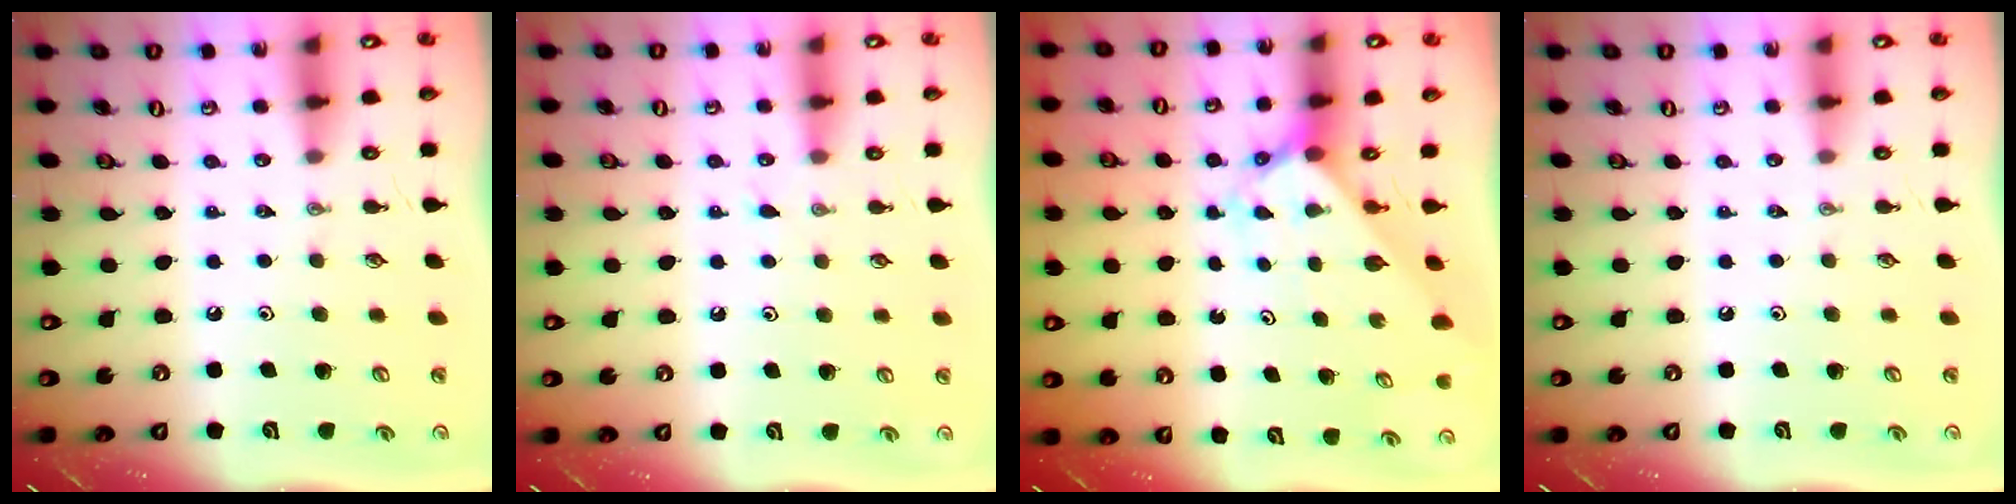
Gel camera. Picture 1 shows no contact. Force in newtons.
{"total": 3.3, "press": 3.2, "slide": 0.3}
{"total": 2.1, "press": 2.1, "slide": 0.1}
{"total": 0.0}